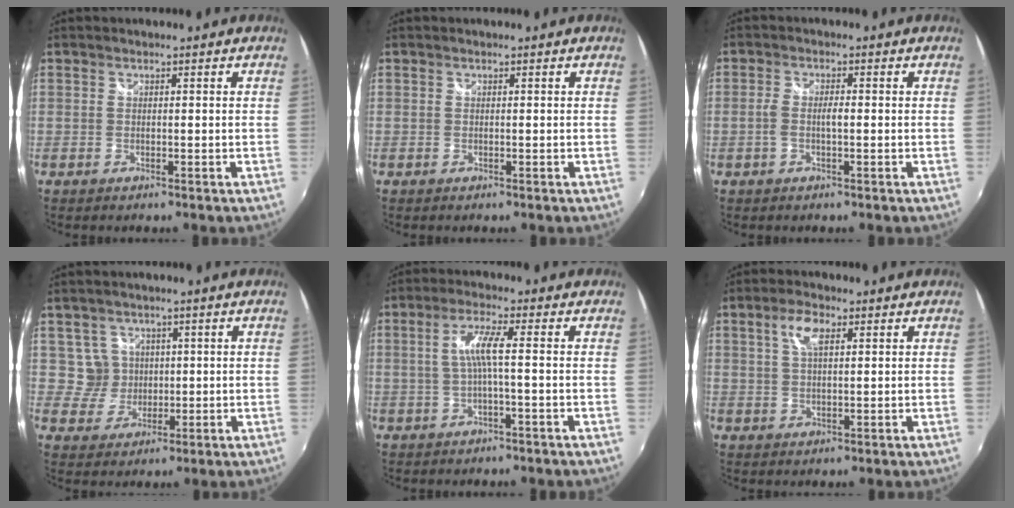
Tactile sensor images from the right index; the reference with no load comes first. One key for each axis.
{"total": 0.0}
{"total": 2.7, "fx": -0.5, "fy": 0.6, "fz": 2.6, "tx": -0.053, "ty": 0.001, "tz": -0.010}
{"total": 4.6, "fx": 1.3, "fy": 4.4, "fz": 0.2, "tx": 0.000, "ty": 0.012, "tz": 0.028}
{"total": 4.5, "fx": -0.5, "fy": -0.2, "fz": 4.5, "tx": -0.093, "ty": 0.002, "tz": -0.004}
{"total": 4.6, "fx": 1.9, "fy": 1.9, "fz": 3.7, "tx": -0.069, "ty": 0.007, "tz": 0.035}